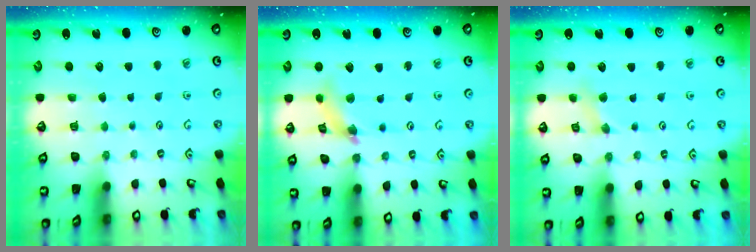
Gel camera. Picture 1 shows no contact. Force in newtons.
{"total": 7.3, "press": 7.3, "slide": 0.7}
{"total": 2.5, "press": 2.5, "slide": 0.5}